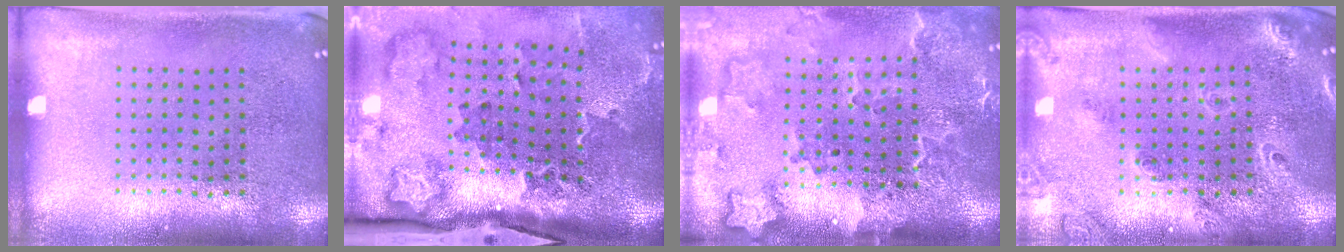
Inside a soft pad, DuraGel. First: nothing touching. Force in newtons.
{"total": 3.7, "press": 2.4, "slide": 2.8}
{"total": 2.9, "press": 2.2, "slide": 1.8}
{"total": 1.8, "press": 1.5, "slide": 1.0}